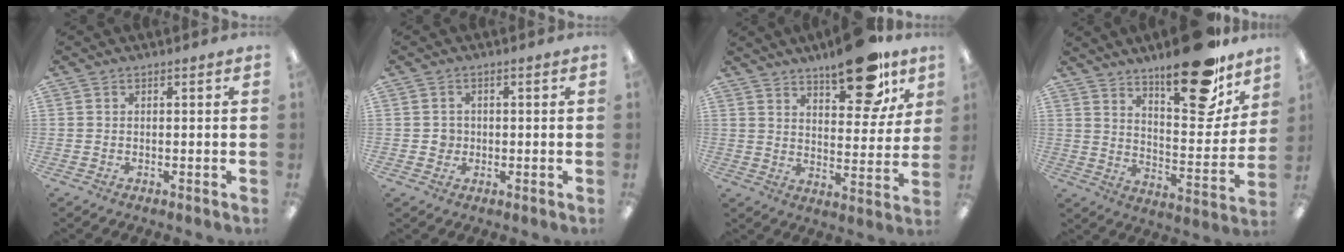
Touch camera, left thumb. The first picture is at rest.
{"total": 2.3, "force": [-0.1, 2.2, 0.5], "torque": [-0.005, 0.002, -0.006]}
{"total": 16.3, "force": [11.7, 6.2, 9.5], "torque": [-0.120, -0.070, 0.193]}
{"total": 22.1, "force": [16.3, 7.7, 12.9], "torque": [-0.176, -0.113, 0.267]}